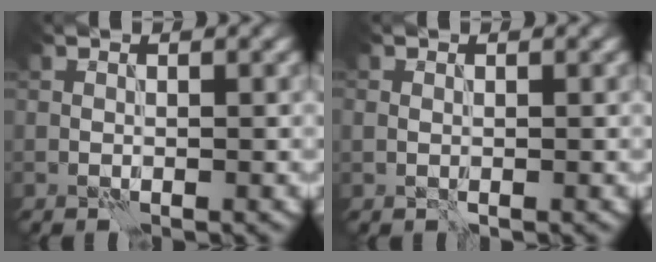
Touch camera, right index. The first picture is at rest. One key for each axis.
{"total": 0.6, "fx": 0.1, "fy": 0.5, "fz": 0.3, "tx": -0.005, "ty": 0.000, "tz": 0.002}